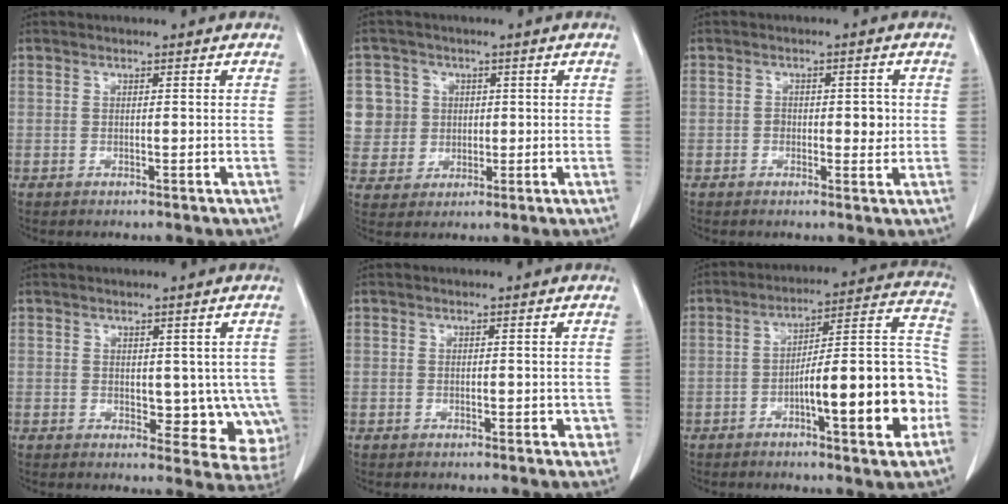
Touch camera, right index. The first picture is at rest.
{"total": 7.7, "force": [1.5, 7.5, 0.7], "torque": [-0.018, 0.024, 0.039]}
{"total": 3.6, "force": [-0.2, 2.1, 3.0], "torque": [-0.035, 0.006, 0.001]}
{"total": 7.9, "force": [-0.1, 4.8, 6.2], "torque": [-0.048, -0.002, 0.010]}
{"total": 1.6, "force": [-0.1, 1.1, 1.2], "torque": [-0.008, 0.001, 0.000]}
{"total": 17.4, "force": [-5.3, 2.9, 16.3], "torque": [-0.224, 0.029, -0.073]}